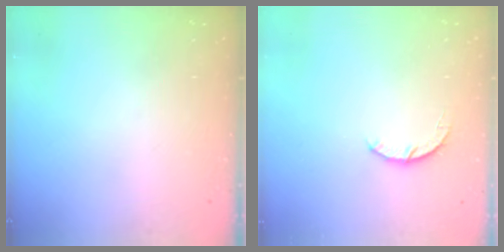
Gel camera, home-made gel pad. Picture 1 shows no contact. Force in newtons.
{"total": 3.4, "press": 3.4, "slide": 0.5}